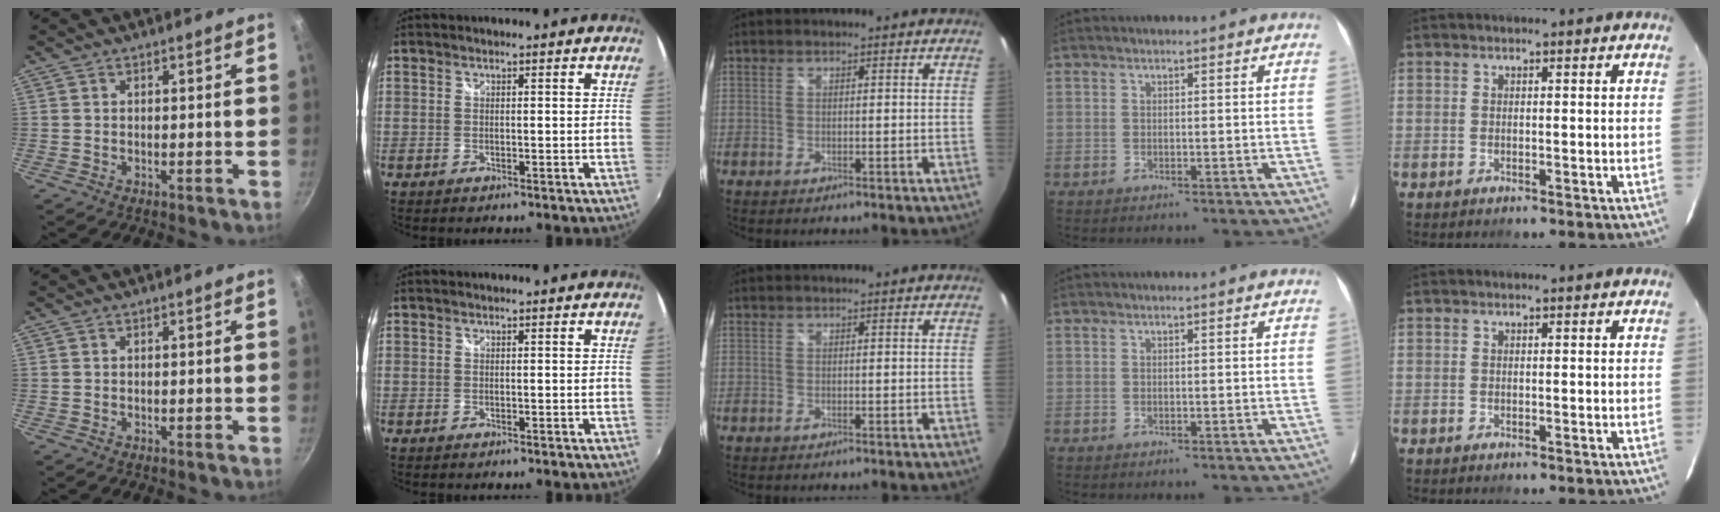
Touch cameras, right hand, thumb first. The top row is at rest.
{}